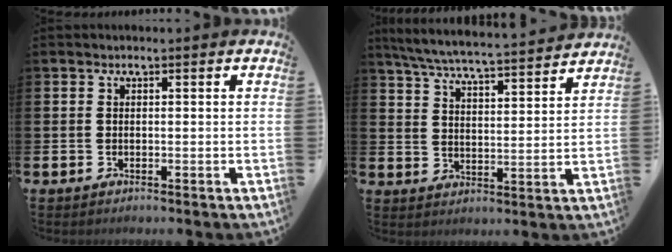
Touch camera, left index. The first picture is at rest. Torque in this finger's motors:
{"motor_torque": [0.91, -1.23, 0.21, 0.12]}